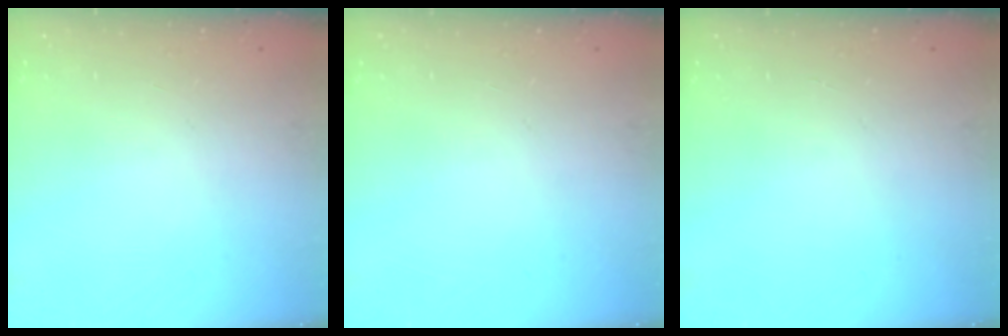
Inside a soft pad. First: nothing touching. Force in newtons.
{"total": 0.0}
{"total": 0.0}